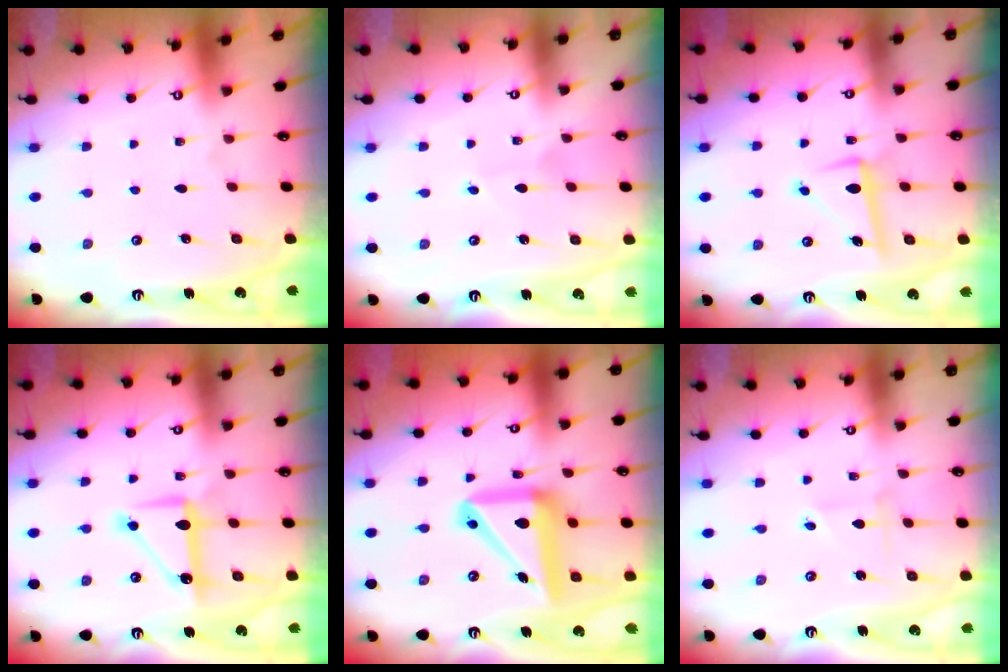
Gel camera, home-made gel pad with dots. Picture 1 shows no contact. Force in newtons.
{"total": 3.0, "press": 3.0, "slide": 0.2}
{"total": 7.0, "press": 6.8, "slide": 1.3}
{"total": 9.9, "press": 9.9, "slide": 0.7}
{"total": 16.8, "press": 16.7, "slide": 2.3}
{"total": 1.8, "press": 1.7, "slide": 0.2}